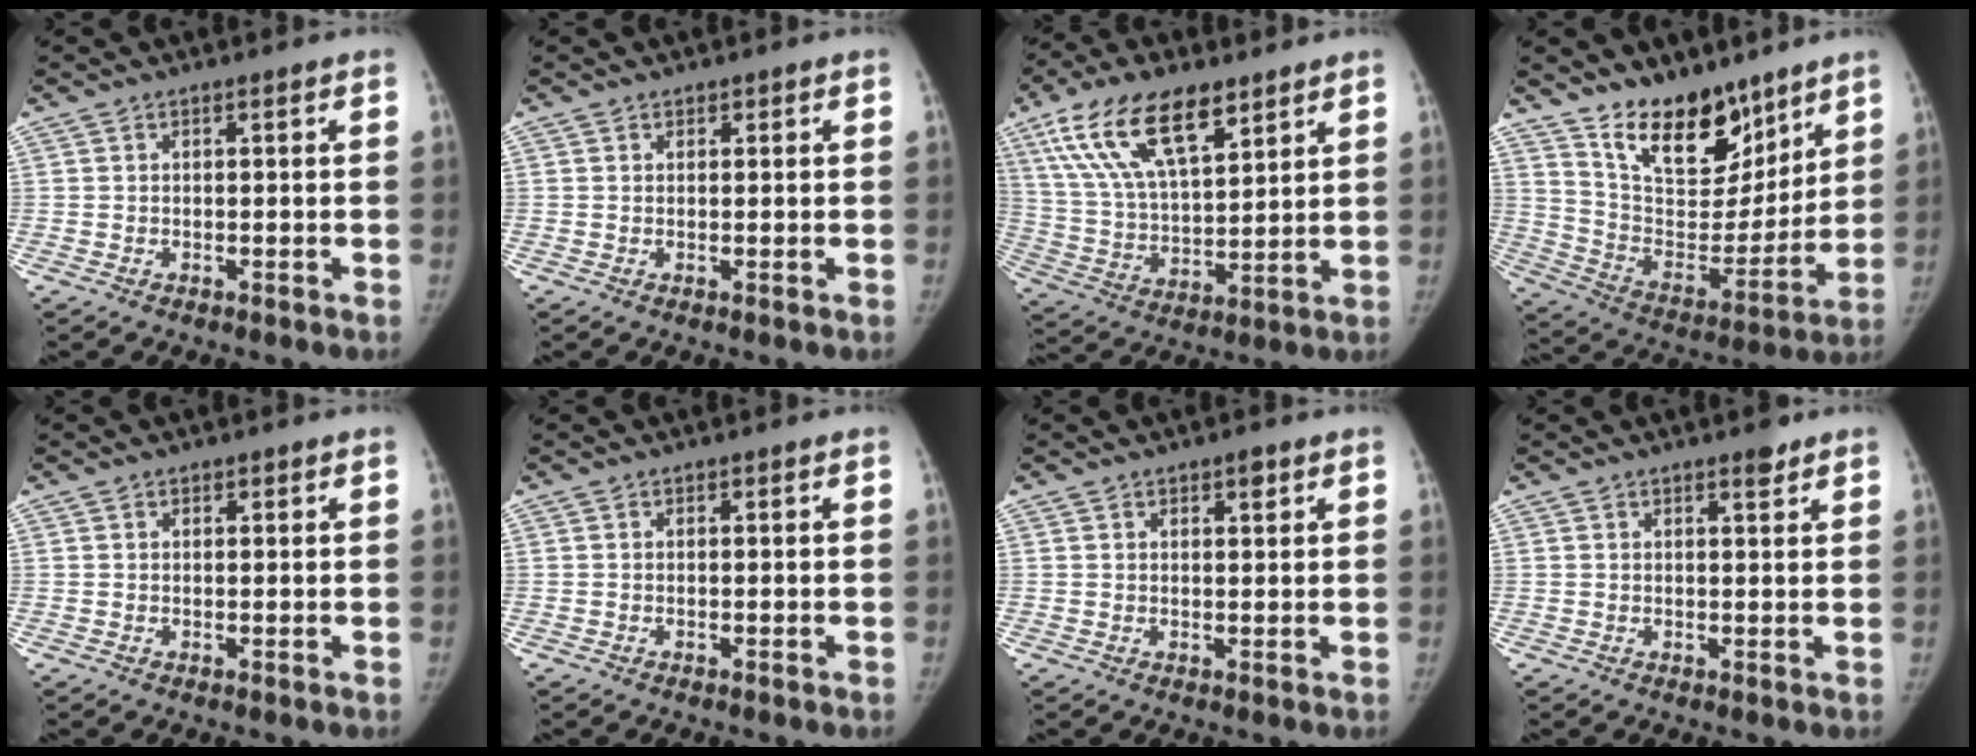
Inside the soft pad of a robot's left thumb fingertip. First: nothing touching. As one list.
[{"total": 0.6, "force": [0.4, 0.4, 0.0], "torque": [0.008, -0.002, 0.003]}, {"total": 18.4, "force": [10.5, 7.9, 12.9], "torque": [-0.214, -0.027, 0.199]}, {"total": 18.3, "force": [13.0, 9.0, 9.2], "torque": [-0.093, -0.088, 0.230]}, {"total": 0.7, "force": [0.4, 0.5, 0.1], "torque": [0.010, -0.002, 0.003]}, {"total": 0.0}, {"total": 2.2, "force": [1.3, 1.0, 1.4], "torque": [-0.009, -0.005, 0.017]}, {"total": 2.2, "force": [1.6, 0.7, 1.3], "torque": [-0.013, -0.010, 0.022]}]